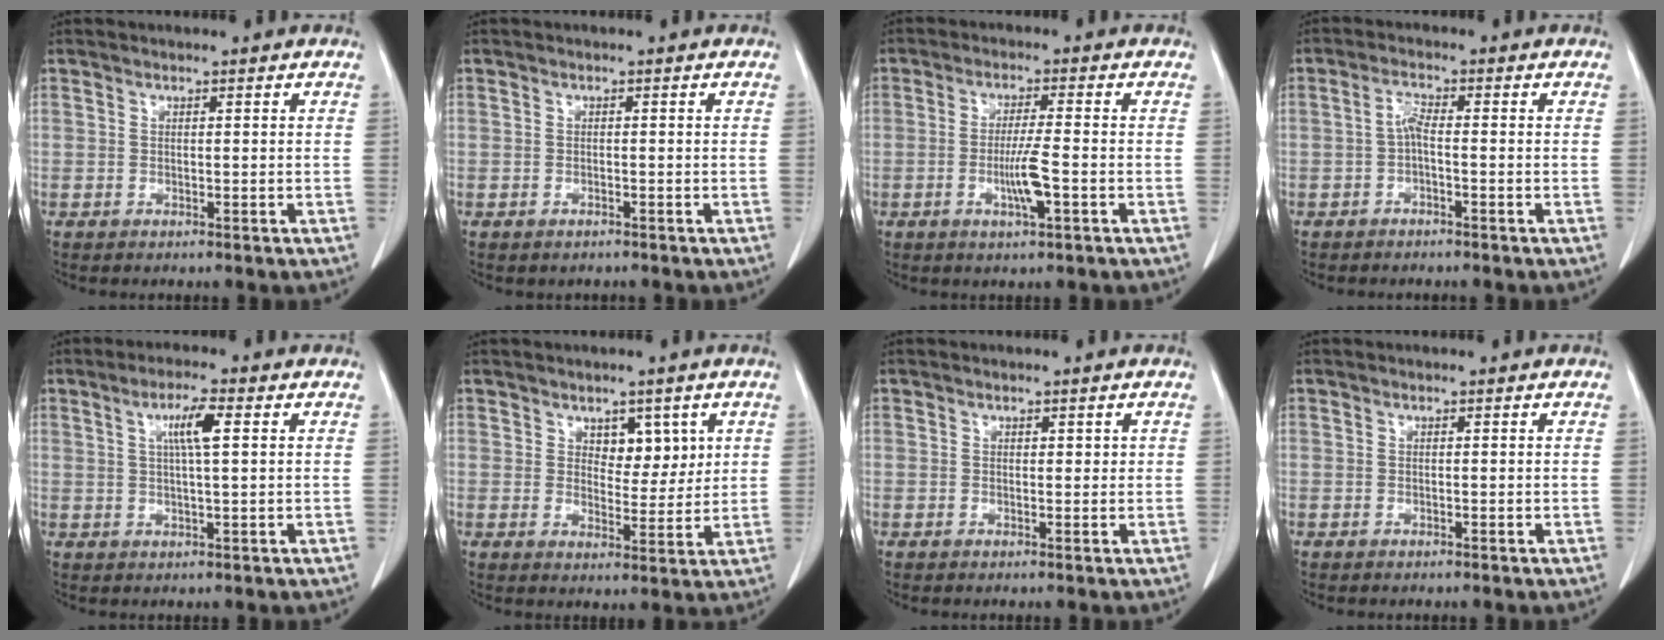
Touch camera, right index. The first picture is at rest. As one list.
[{"total": 0.7, "force": [-0.5, 0.4, 0.2], "torque": [-0.010, -0.001, -0.006]}, {"total": 5.3, "force": [-1.6, -0.1, 5.0], "torque": [-0.096, -0.009, -0.030]}, {"total": 2.3, "force": [-0.7, 0.5, 2.2], "torque": [-0.043, 0.007, -0.014]}, {"total": 4.8, "force": [1.5, 0.2, 4.6], "torque": [-0.083, 0.003, 0.026]}, {"total": 4.7, "force": [2.2, 2.7, 3.2], "torque": [-0.037, -0.001, 0.036]}, {"total": 0.9, "force": [0.4, 0.6, 0.5], "torque": [0.000, 0.001, 0.004]}, {"total": 0.0}]